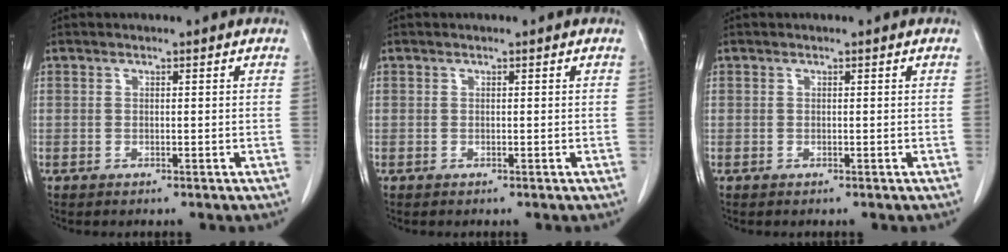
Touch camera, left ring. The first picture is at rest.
{"total": 0.0}
{"total": 0.0}